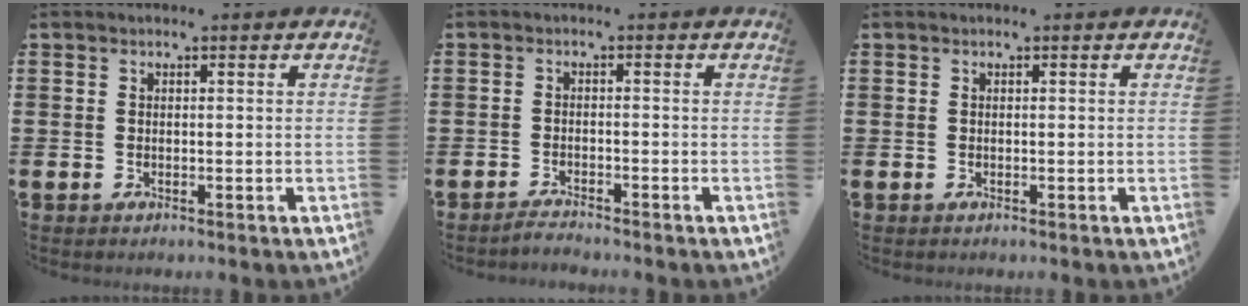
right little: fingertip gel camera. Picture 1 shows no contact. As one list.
[{"total": 1.5, "force": [-1.5, -0.1, 0.2], "torque": [-0.006, 0.001, -0.029]}, {"total": 0.0}]